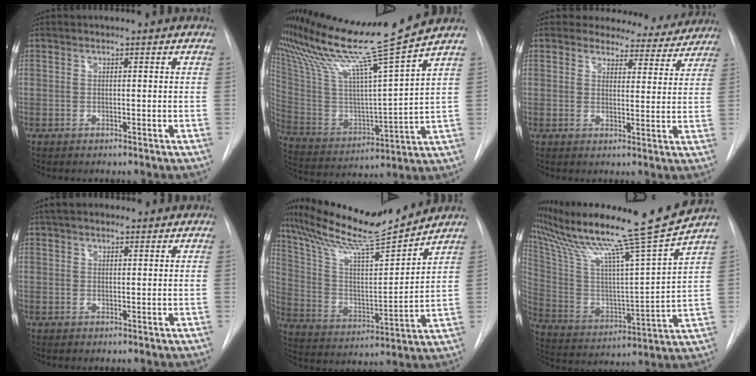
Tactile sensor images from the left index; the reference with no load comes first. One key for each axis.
{"total": 18.8, "fx": 16.2, "fy": -2.9, "fz": 9.2, "tx": -0.184, "ty": -0.038, "tz": 0.281}
{"total": 10.4, "fx": 9.7, "fy": 3.8, "fz": 0.5, "tx": 0.027, "ty": -0.018, "tz": 0.096}
{"total": 6.0, "fx": 5.0, "fy": 2.4, "fz": 2.4, "tx": -0.027, "ty": 0.037, "tz": 0.074}
{"total": 18.8, "fx": 16.9, "fy": 0.4, "fz": 8.3, "tx": -0.154, "ty": -0.003, "tz": 0.286}
{"total": 20.9, "fx": 18.0, "fy": -3.2, "fz": 10.1, "tx": -0.196, "ty": -0.058, "tz": 0.296}